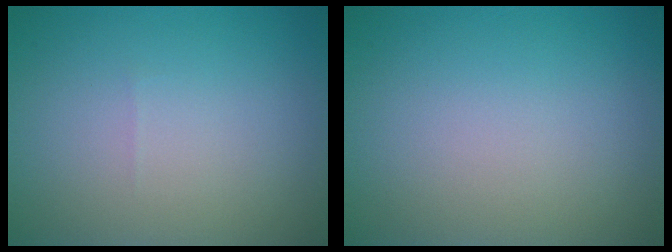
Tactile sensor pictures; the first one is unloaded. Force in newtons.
{"total": 0.0}